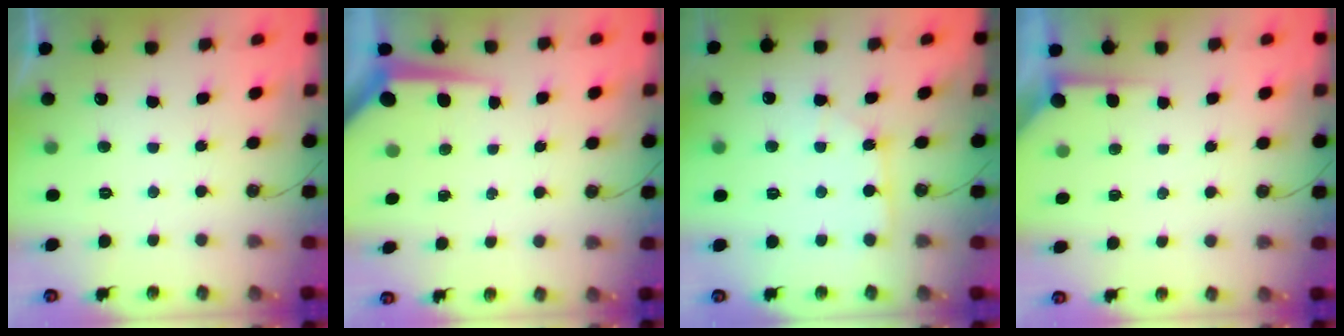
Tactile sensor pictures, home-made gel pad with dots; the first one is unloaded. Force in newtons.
{"total": 5.7, "press": 5.7, "slide": 0.5}
{"total": 3.2, "press": 3.2, "slide": 0.4}
{"total": 2.2, "press": 2.2, "slide": 0.3}